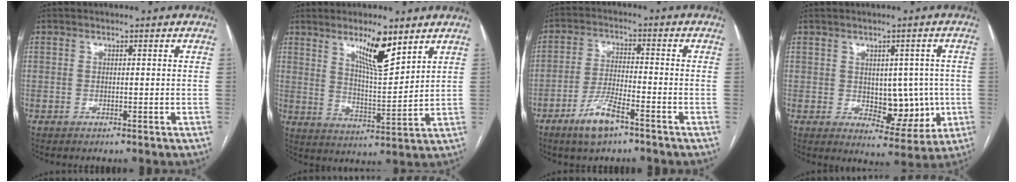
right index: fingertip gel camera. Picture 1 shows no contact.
{"total": 9.3, "force": [6.1, 1.5, 6.8], "torque": [-0.123, -0.010, 0.109]}
{"total": 6.9, "force": [-4.5, 1.6, 4.9], "torque": [-0.102, -0.005, -0.082]}
{"total": 8.1, "force": [-0.3, 4.7, 6.5], "torque": [-0.070, 0.006, 0.012]}